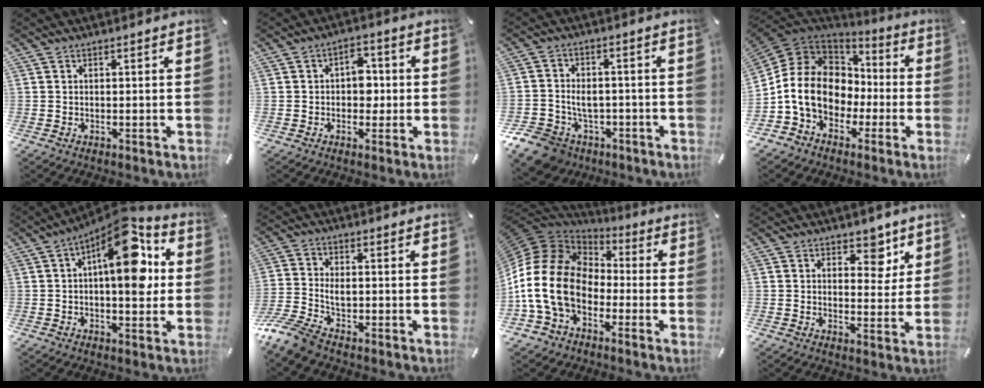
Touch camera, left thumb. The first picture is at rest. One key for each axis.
{"total": 6.0, "fx": -0.1, "fy": 4.5, "fz": 4.0, "tx": -0.040, "ty": 0.000, "tz": -0.011}
{"total": 8.8, "fx": -3.1, "fy": 7.6, "fz": 3.1, "tx": -0.068, "ty": 0.023, "tz": -0.050}
{"total": 13.9, "fx": -2.6, "fy": 11.9, "fz": 6.6, "tx": -0.159, "ty": 0.004, "tz": -0.048}
{"total": 17.3, "fx": 5.0, "fy": 7.6, "fz": 14.7, "tx": -0.195, "ty": -0.035, "tz": 0.080}
{"total": 7.3, "fx": -3.9, "fy": 4.1, "fz": 4.6, "tx": -0.112, "ty": 0.004, "tz": -0.076}
{"total": 18.3, "fx": -3.9, "fy": 13.8, "fz": 11.3, "tx": -0.261, "ty": 0.020, "tz": -0.073}
{"total": 6.6, "fx": 4.1, "fy": 4.3, "fz": 3.0, "tx": -0.011, "ty": -0.026, "tz": 0.061}